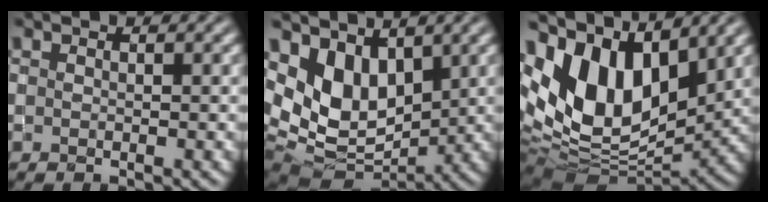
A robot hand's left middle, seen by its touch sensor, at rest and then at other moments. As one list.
[{"total": 6.9, "force": [2.5, 4.9, 4.2], "torque": [-0.089, -0.015, 0.051]}, {"total": 14.1, "force": [5.5, 8.4, 9.9], "torque": [-0.198, 0.018, 0.104]}]